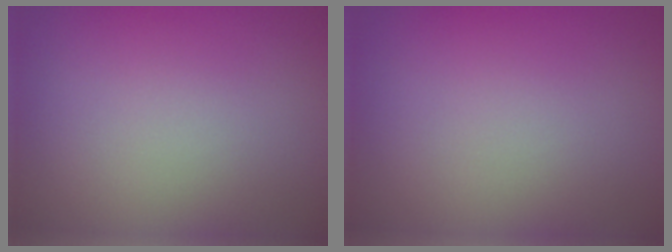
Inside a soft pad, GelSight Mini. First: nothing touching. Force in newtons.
{"total": 0.0}